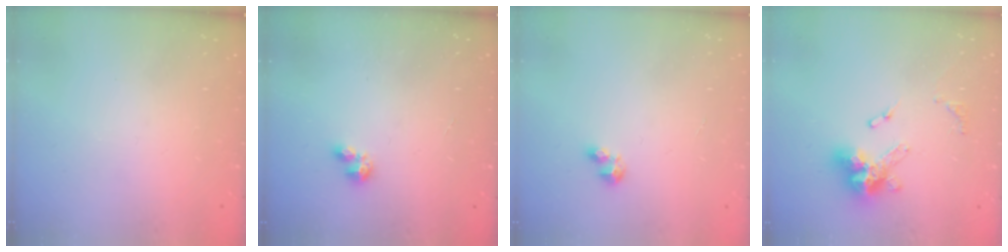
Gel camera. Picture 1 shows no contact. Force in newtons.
{"total": 1.0, "press": 1.0, "slide": 0.1}
{"total": 3.6, "press": 3.6, "slide": 0.5}
{"total": 12.1, "press": 12.0, "slide": 1.1}